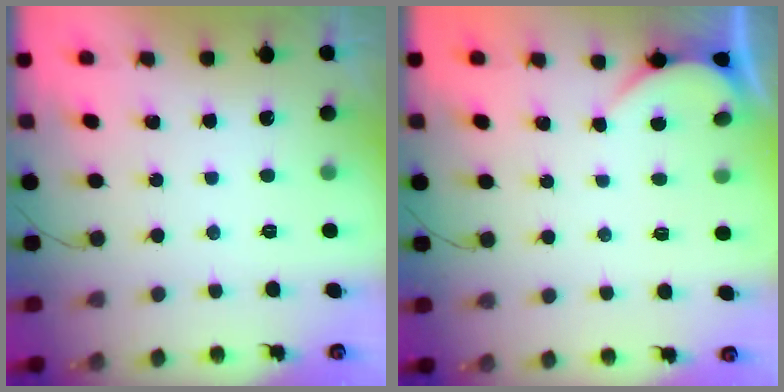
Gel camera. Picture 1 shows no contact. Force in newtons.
{"total": 2.7, "press": 2.7, "slide": 0.3}